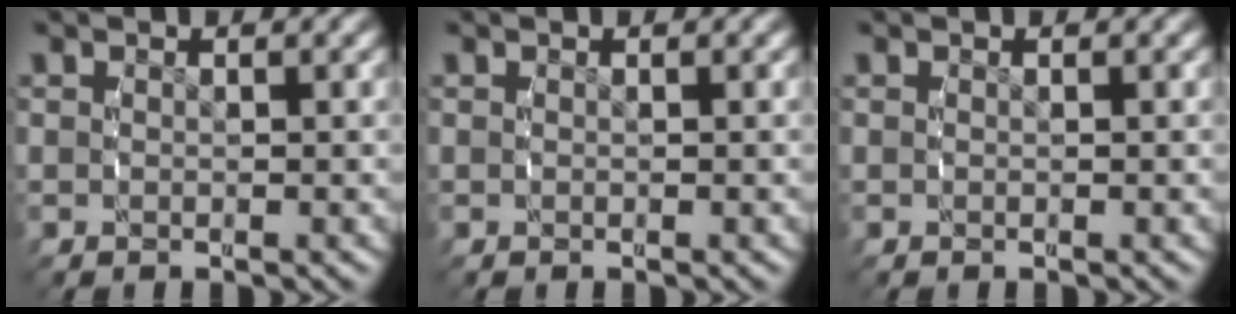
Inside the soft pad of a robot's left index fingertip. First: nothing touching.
{"total": 0.0}
{"total": 0.0}